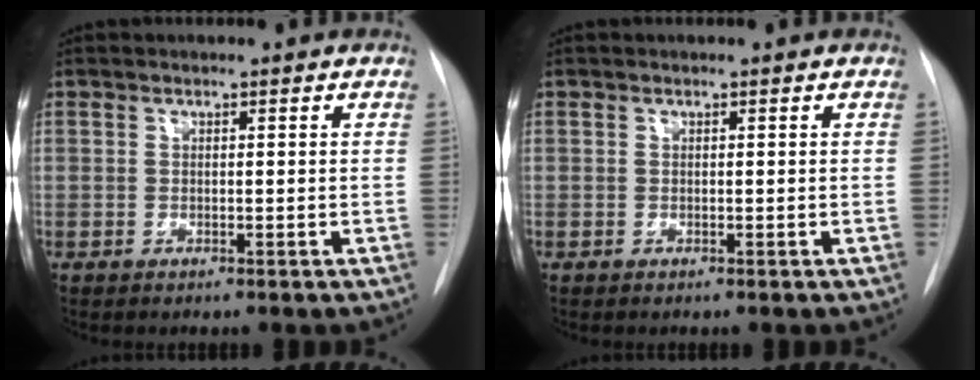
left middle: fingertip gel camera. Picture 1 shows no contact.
{"total": 0.0}